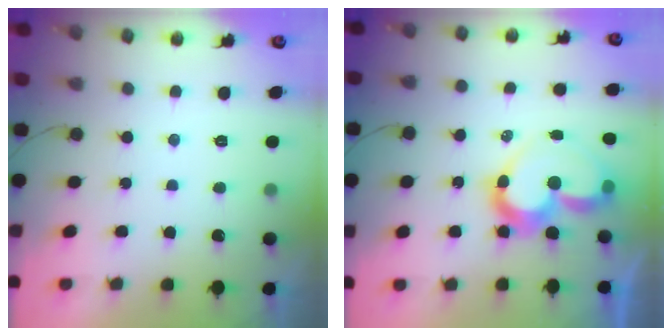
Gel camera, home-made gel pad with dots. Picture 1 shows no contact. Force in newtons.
{"total": 12.4, "press": 12.3, "slide": 1.1}